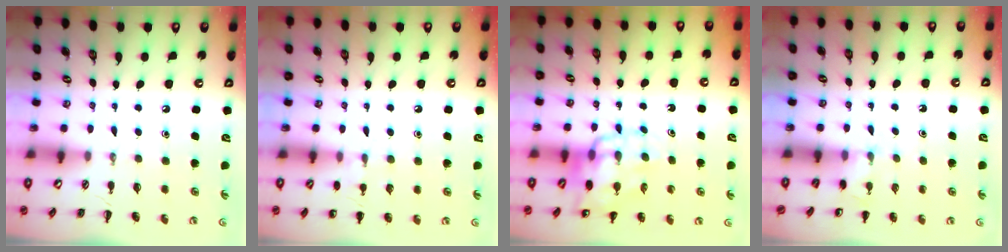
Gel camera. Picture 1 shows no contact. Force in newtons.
{"total": 6.8, "press": 6.6, "slide": 1.8}
{"total": 14.7, "press": 14.2, "slide": 3.9}
{"total": 4.2, "press": 4.1, "slide": 1.1}